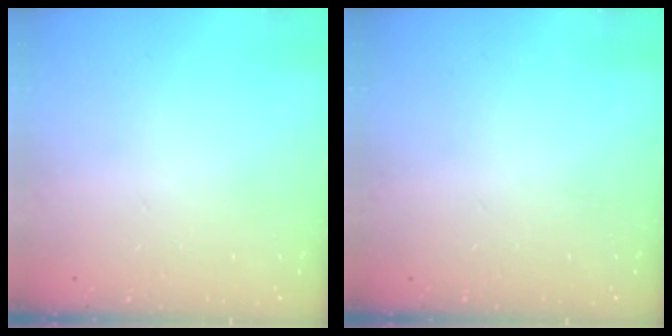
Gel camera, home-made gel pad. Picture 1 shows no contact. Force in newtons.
{"total": 0.0}